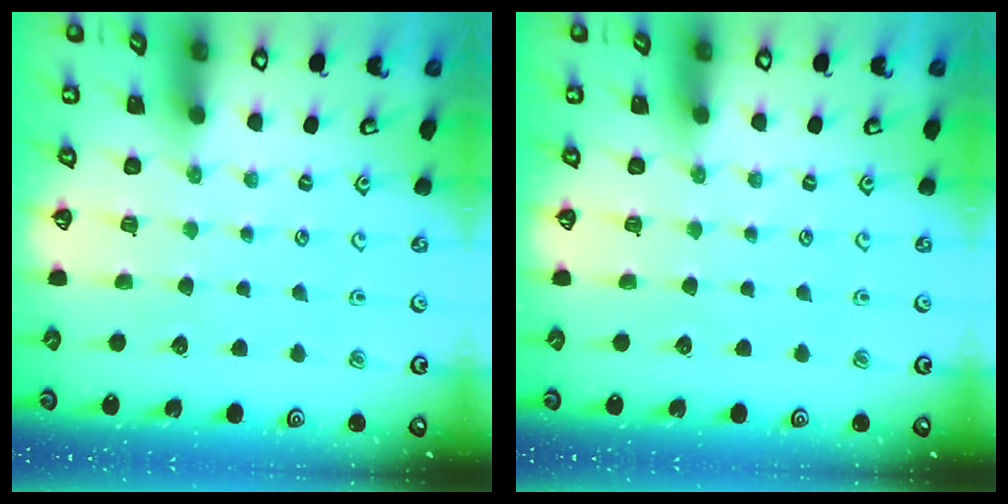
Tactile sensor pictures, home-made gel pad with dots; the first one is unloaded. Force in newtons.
{"total": 0.0}